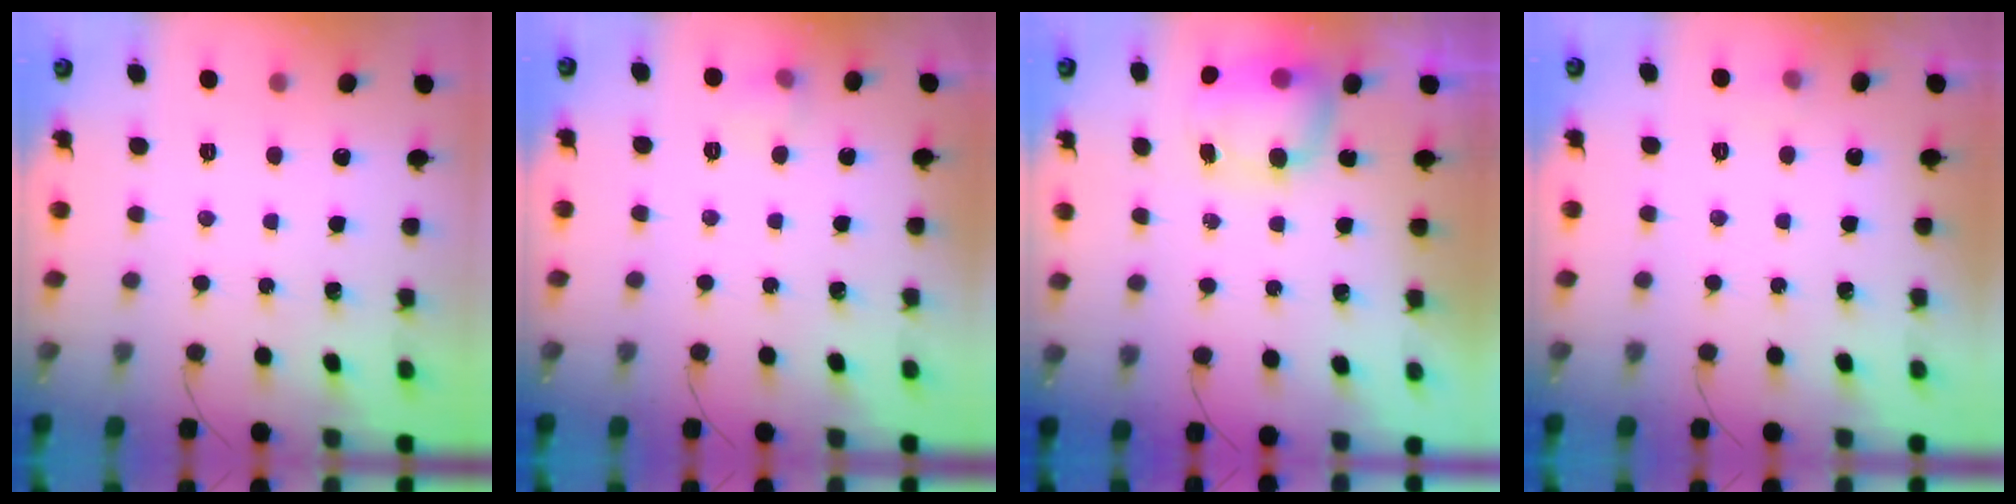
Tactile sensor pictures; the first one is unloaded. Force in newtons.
{"total": 5.2, "press": 5.0, "slide": 1.4}
{"total": 7.6, "press": 7.3, "slide": 2.0}
{"total": 7.9, "press": 3.6, "slide": 7.0}